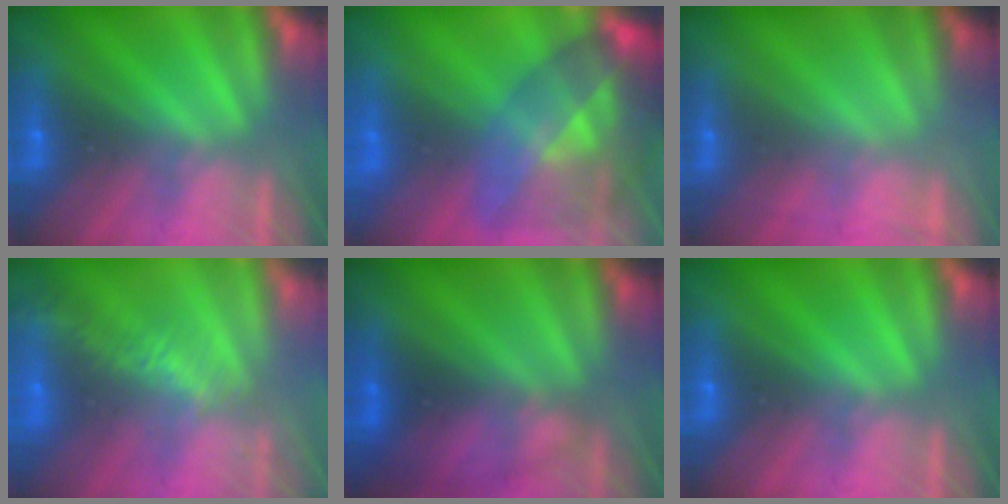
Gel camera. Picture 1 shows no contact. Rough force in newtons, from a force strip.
{"total": 7.3}
{"total": 2.2}
{"total": 3.1}
{"total": 2.2}
{"total": 0.0}